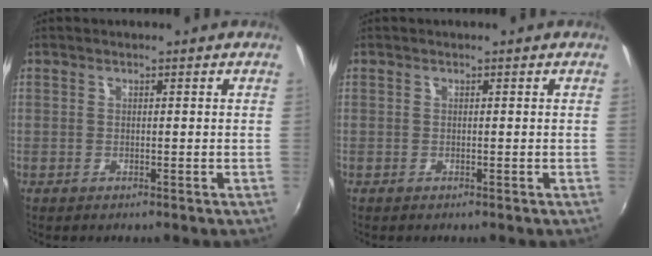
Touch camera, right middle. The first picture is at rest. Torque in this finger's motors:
{"motor_torque": [0.16, -0.07, 0.04, 0.01]}